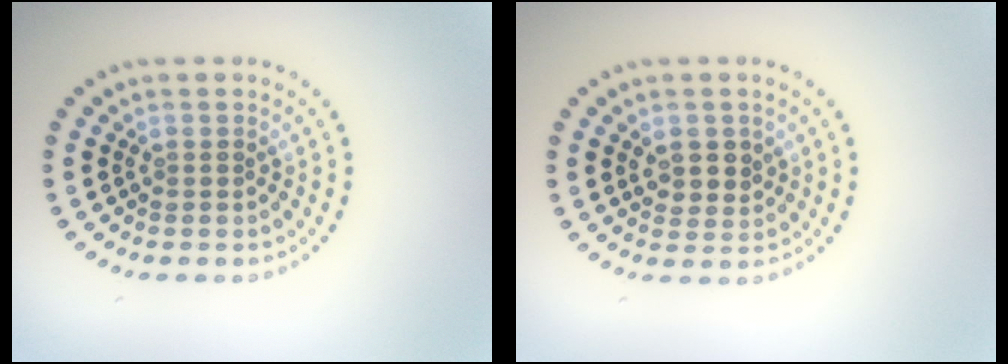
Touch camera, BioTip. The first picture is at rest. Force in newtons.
{"total": 2.3, "press": 2.1, "slide": 0.8}